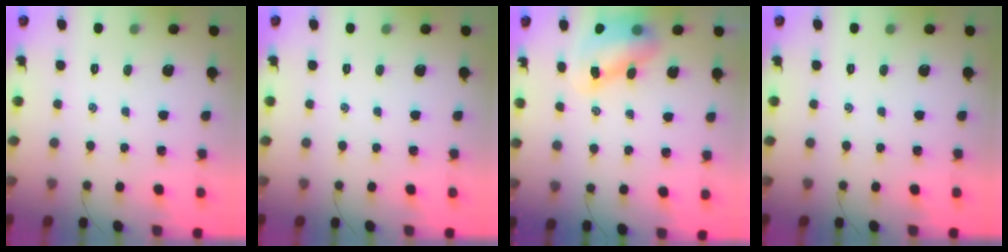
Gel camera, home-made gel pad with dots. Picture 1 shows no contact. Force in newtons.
{"total": 0.0}
{"total": 8.3, "press": 8.1, "slide": 1.9}
{"total": 0.0}